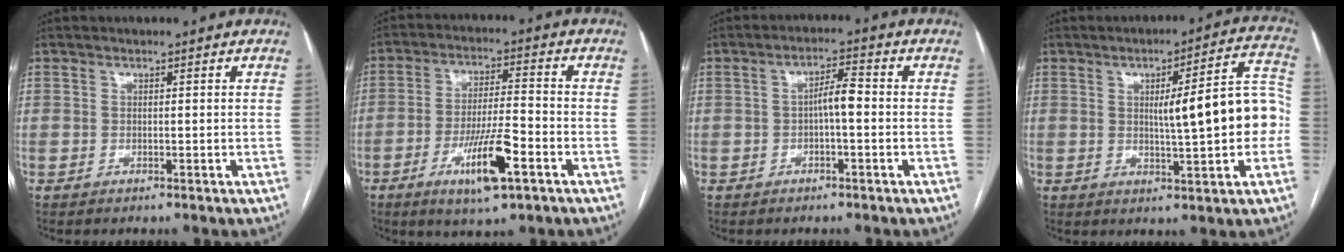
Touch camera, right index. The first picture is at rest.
{"total": 10.6, "force": [-4.9, 1.5, 9.2], "torque": [-0.168, -0.010, -0.081]}
{"total": 3.8, "force": [-0.4, 0.8, 3.7], "torque": [-0.060, 0.014, -0.007]}
{"total": 12.8, "force": [-0.2, 1.8, 12.6], "torque": [-0.160, 0.033, 0.000]}